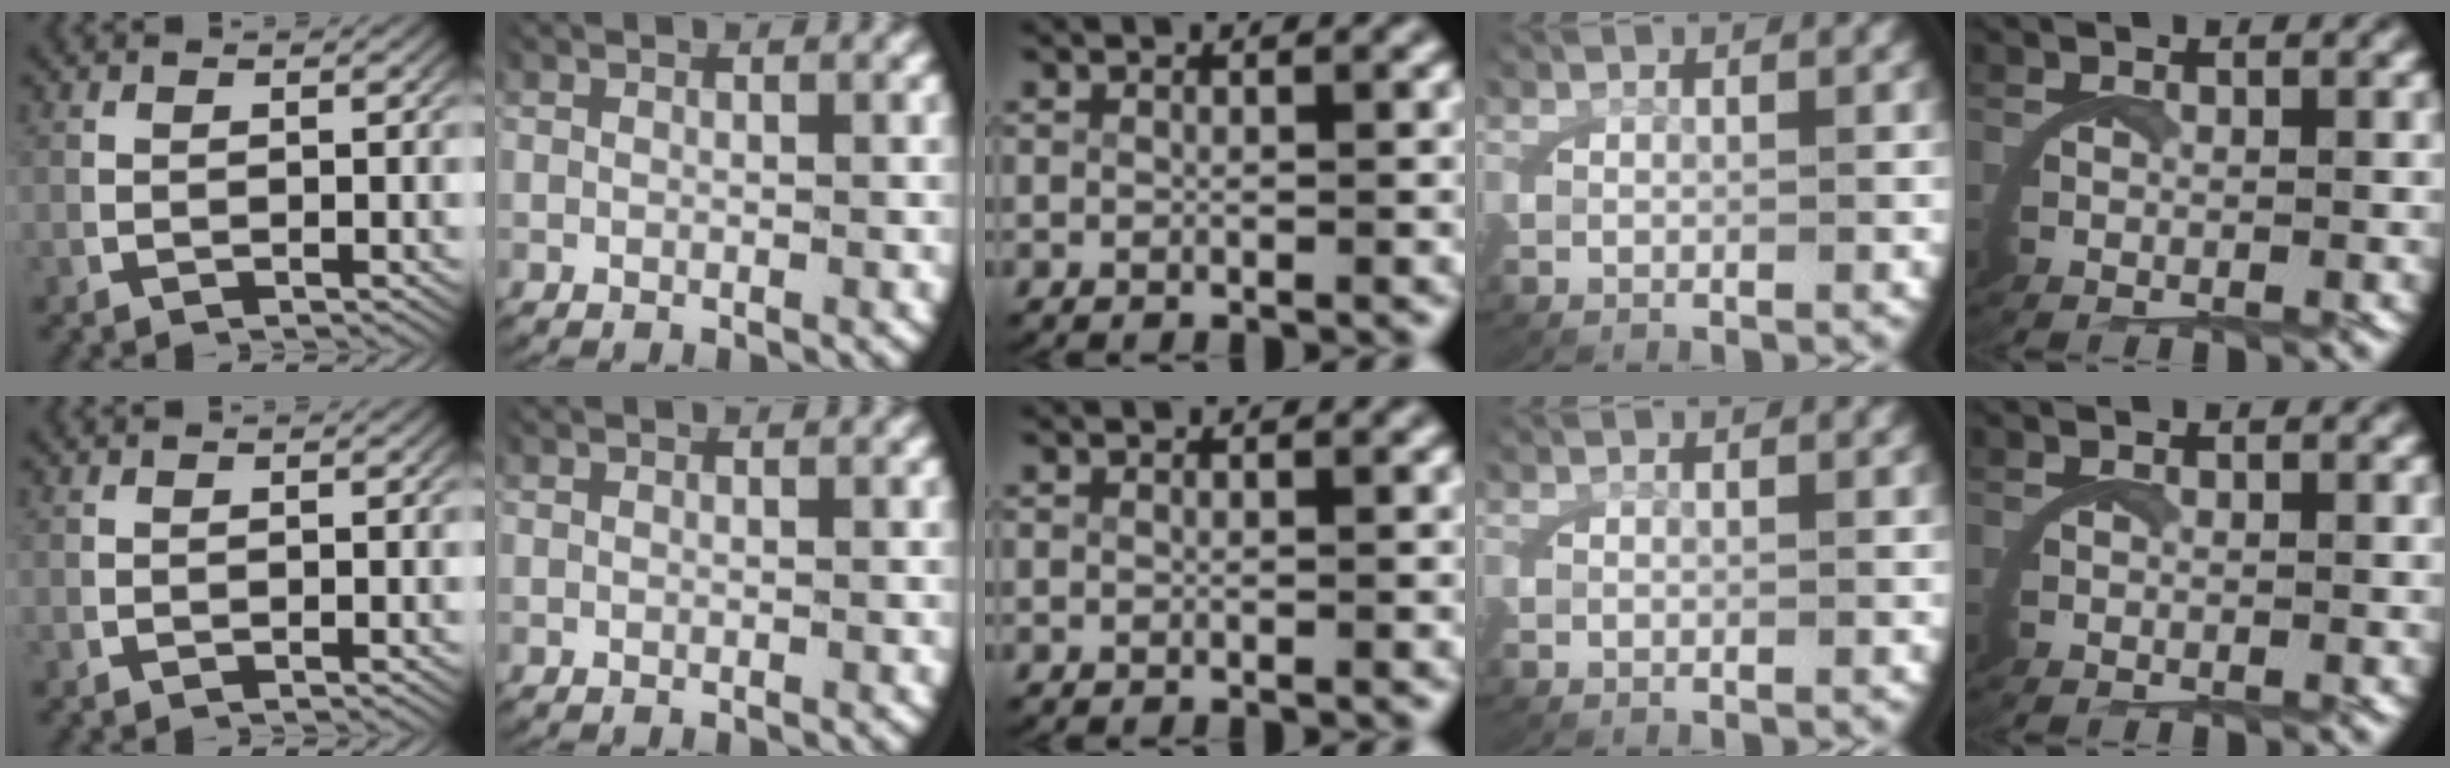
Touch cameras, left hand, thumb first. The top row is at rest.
{}